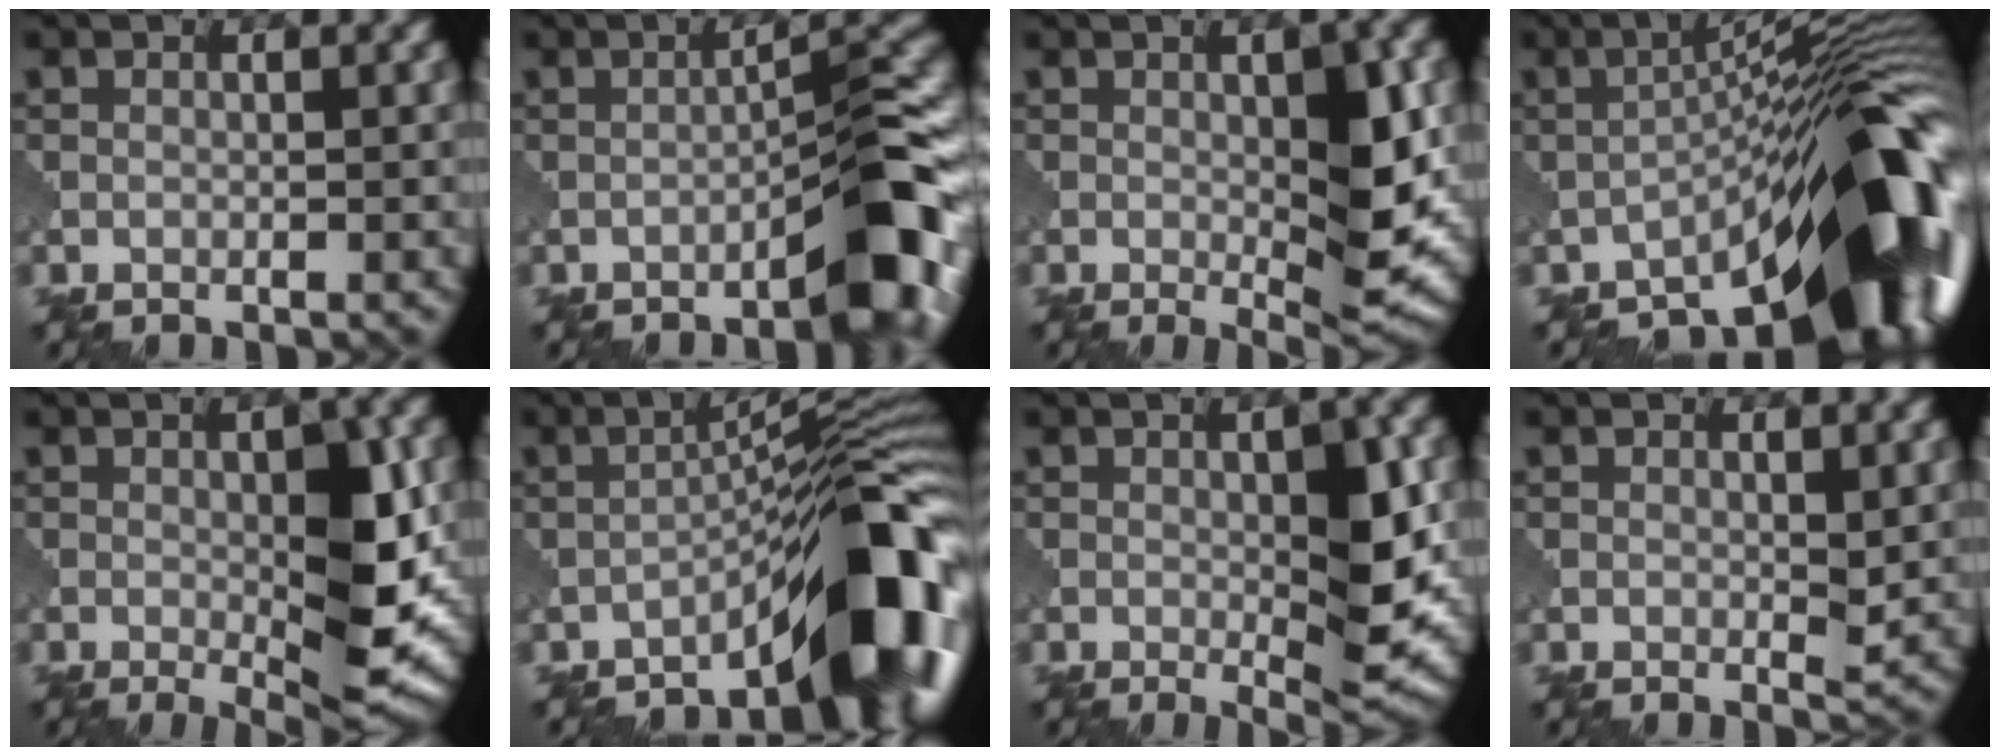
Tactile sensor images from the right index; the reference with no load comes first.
{"total": 6.9, "force": [-3.8, 0.9, 5.7], "torque": [-0.068, 0.023, -0.054]}
{"total": 7.9, "force": [0.0, 2.1, 7.6], "torque": [-0.107, -0.006, 0.009]}
{"total": 15.7, "force": [-8.5, 5.5, 12.1], "torque": [-0.141, 0.006, -0.141]}
{"total": 8.5, "force": [-0.6, 2.3, 8.2], "torque": [-0.119, -0.006, 0.000]}
{"total": 11.0, "force": [-6.8, 2.6, 8.1], "torque": [-0.093, 0.024, -0.108]}
{"total": 7.1, "force": [-0.2, 1.9, 6.9], "torque": [-0.099, -0.006, 0.007]}
{"total": 1.3, "force": [0.4, 0.4, 1.2], "torque": [-0.020, -0.006, 0.010]}